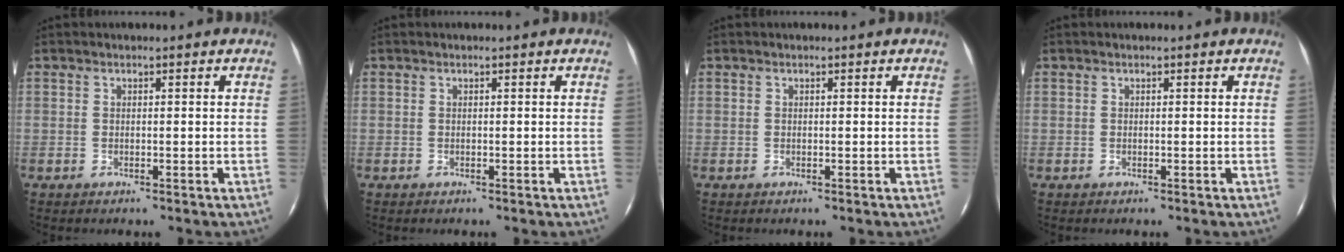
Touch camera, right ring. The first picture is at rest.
{"total": 0.0}
{"total": 0.0}
{"total": 0.0}